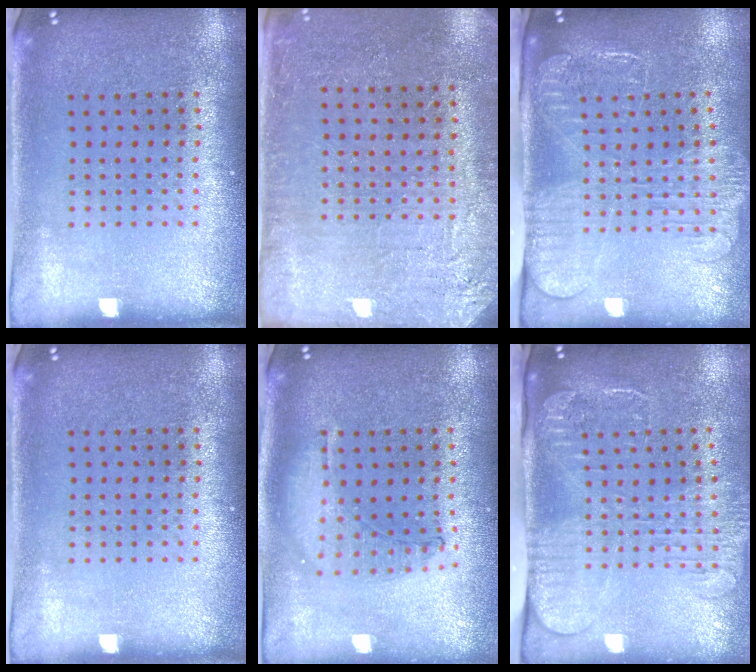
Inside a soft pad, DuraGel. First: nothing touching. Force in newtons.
{"total": 2.8, "press": 2.7, "slide": 0.6}
{"total": 2.6, "press": 2.1, "slide": 1.6}
{"total": 0.0}
{"total": 1.0, "press": 0.9, "slide": 0.3}
{"total": 2.7, "press": 2.0, "slide": 1.7}